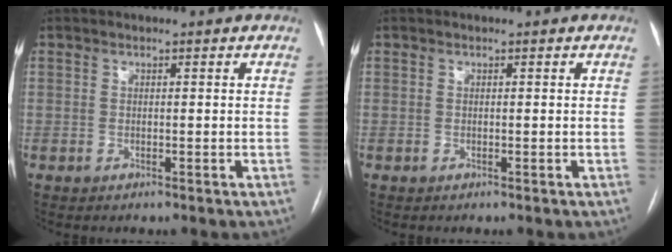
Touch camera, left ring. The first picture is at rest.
{"total": 0.0}